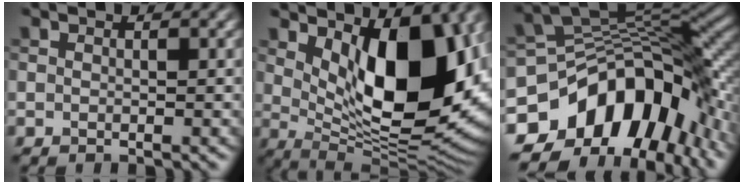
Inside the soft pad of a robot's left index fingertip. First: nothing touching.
{"total": 14.0, "force": [2.9, 6.7, 11.9], "torque": [-0.142, -0.020, 0.053]}
{"total": 15.4, "force": [-6.9, 8.8, 10.5], "torque": [-0.169, 0.002, -0.120]}